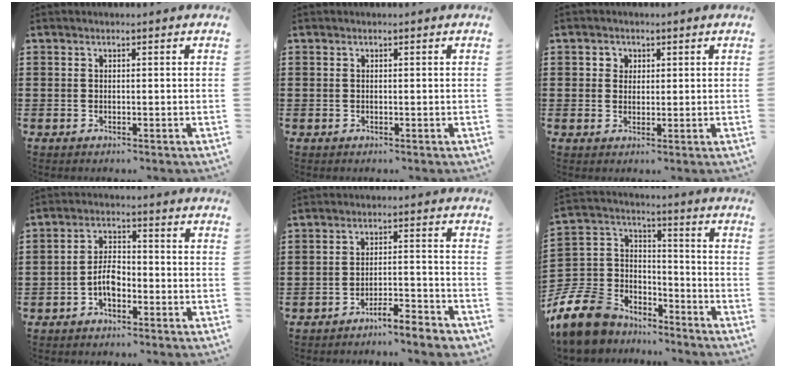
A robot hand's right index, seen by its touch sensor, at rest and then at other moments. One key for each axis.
{"total": 0.0}
{"total": 1.8, "fx": 0.5, "fy": 1.7, "fz": 0.4, "tx": -0.015, "ty": 0.009, "tz": 0.007}
{"total": 4.4, "fx": -1.9, "fy": 2.4, "fz": 3.2, "tx": -0.078, "ty": 0.001, "tz": -0.043}
{"total": 4.5, "fx": -4.3, "fy": -0.1, "fz": 1.1, "tx": -0.022, "ty": -0.001, "tz": -0.087}
{"total": 9.9, "fx": -7.6, "fy": 5.6, "fz": 2.7, "tx": -0.114, "ty": 0.004, "tz": -0.158}